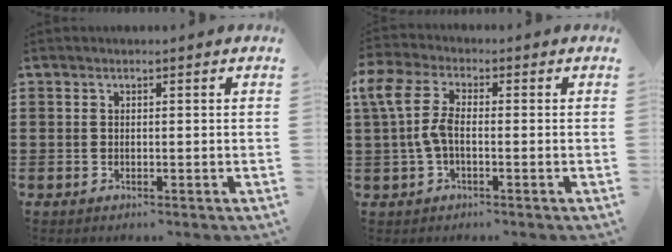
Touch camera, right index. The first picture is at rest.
{"total": 6.8, "force": [-0.2, 3.5, 5.8], "torque": [-0.150, 0.000, -0.015]}